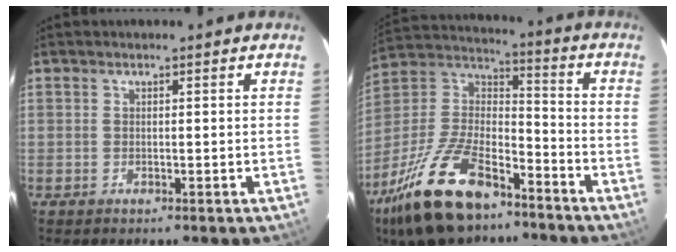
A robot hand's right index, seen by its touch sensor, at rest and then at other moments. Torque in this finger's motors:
{"motor_torque": [1.08, -1.06, 0.91, 0.21]}